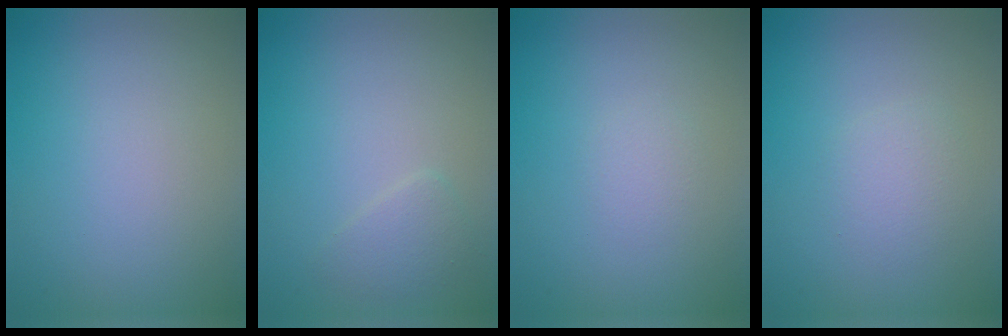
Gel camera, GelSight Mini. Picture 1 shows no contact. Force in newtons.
{"total": 1.5, "press": 1.5, "slide": 0.1}
{"total": 0.8, "press": 0.8, "slide": 0.1}
{"total": 1.5, "press": 1.5, "slide": 0.0}